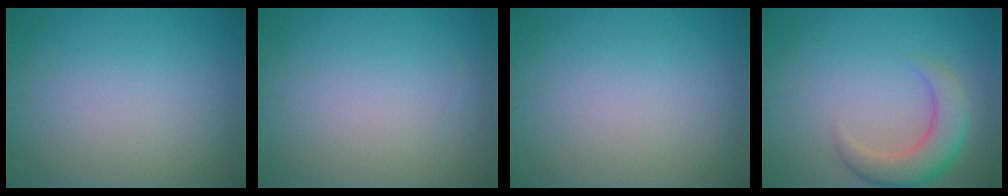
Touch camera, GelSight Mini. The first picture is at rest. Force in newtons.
{"total": 0.0}
{"total": 0.0}
{"total": 4.7, "press": 4.7, "slide": 0.3}